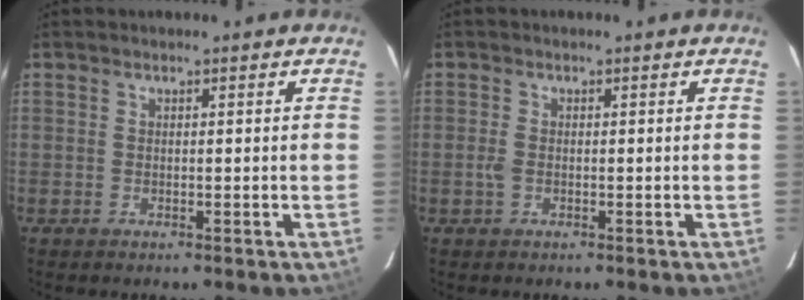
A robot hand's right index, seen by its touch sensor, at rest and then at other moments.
{"total": 1.6, "force": [-0.4, 0.9, 1.2], "torque": [-0.028, 0.000, -0.009]}